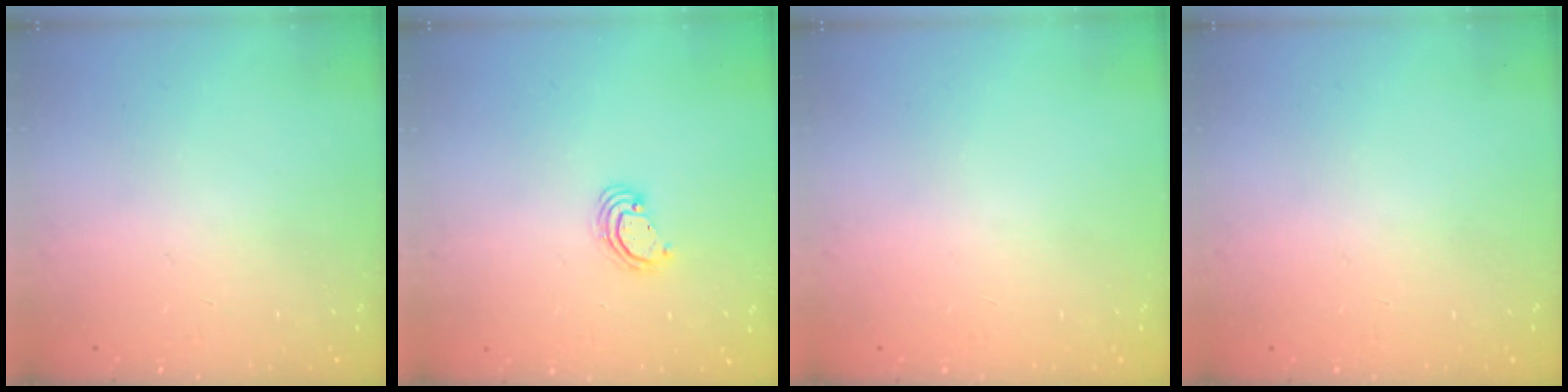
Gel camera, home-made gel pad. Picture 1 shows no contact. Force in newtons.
{"total": 3.6, "press": 3.6, "slide": 0.4}
{"total": 0.0}
{"total": 0.0}